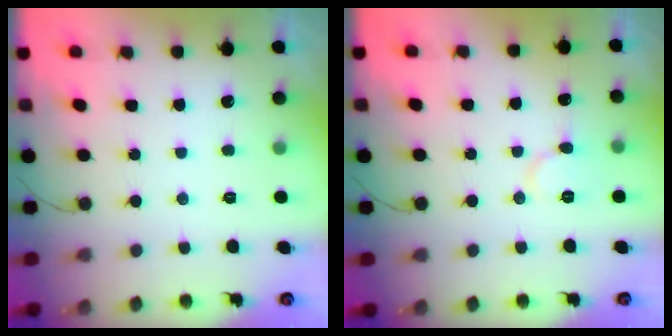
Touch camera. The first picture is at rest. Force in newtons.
{"total": 6.3, "press": 6.3, "slide": 0.5}